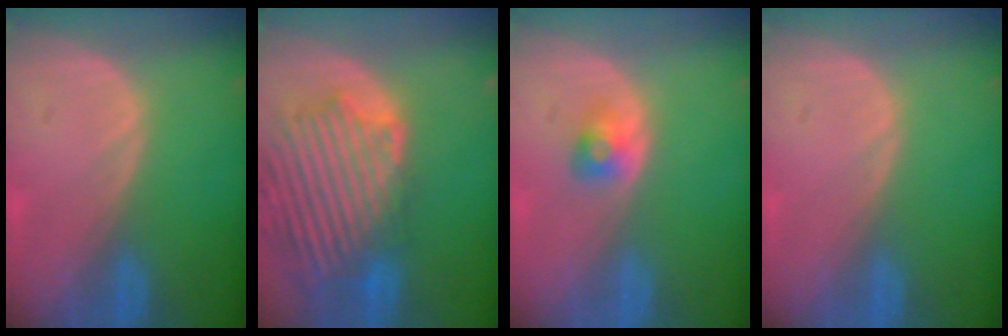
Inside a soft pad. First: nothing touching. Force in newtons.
{"total": 14.0, "press": 11.9, "slide": 7.4}
{"total": 2.5, "press": 2.3, "slide": 0.9}
{"total": 0.0}